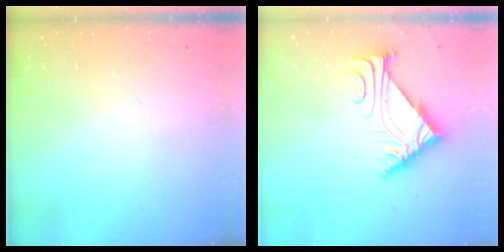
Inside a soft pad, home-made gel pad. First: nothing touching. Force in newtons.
{"total": 5.7, "press": 5.7, "slide": 0.6}